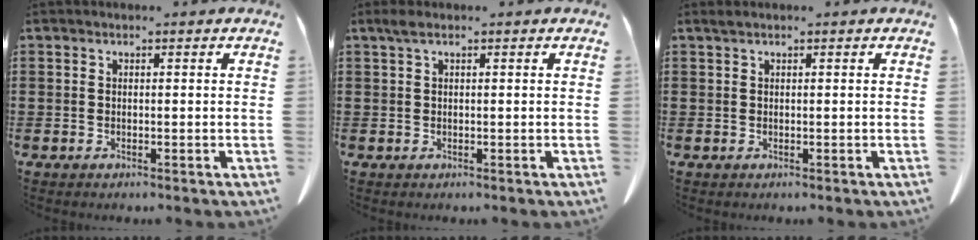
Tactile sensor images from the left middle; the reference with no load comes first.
{"total": 1.3, "force": [0.5, 0.3, 1.2], "torque": [-0.025, 0.003, 0.008]}
{"total": 0.5, "force": [0.3, 0.0, 0.4], "torque": [-0.009, 0.001, 0.007]}